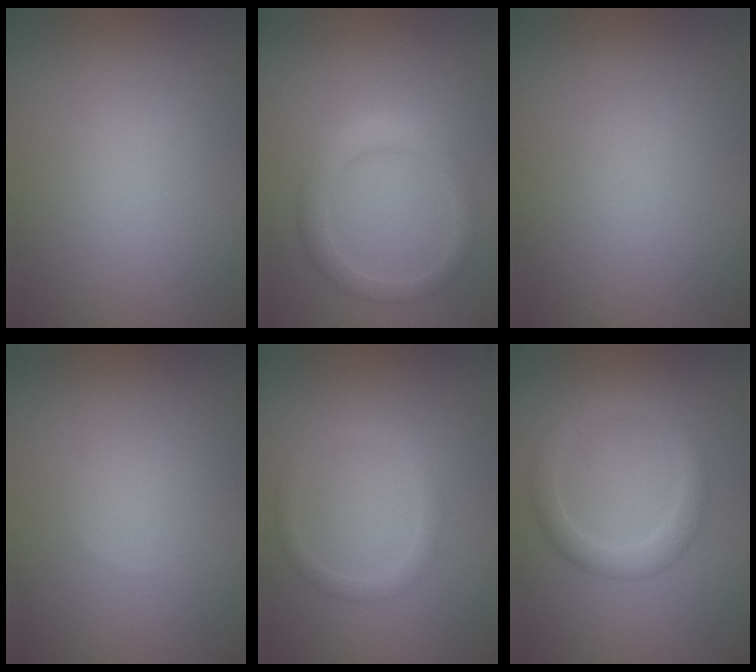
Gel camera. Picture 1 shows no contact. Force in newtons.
{"total": 2.4, "press": 2.4, "slide": 0.1}
{"total": 0.0}
{"total": 0.0}
{"total": 1.5, "press": 1.5, "slide": 0.1}
{"total": 2.6, "press": 2.6, "slide": 0.1}